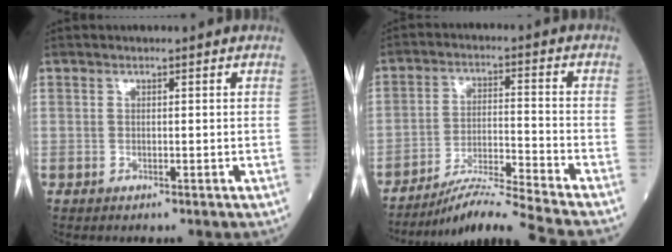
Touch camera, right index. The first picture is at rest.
{"total": 12.1, "force": [-11.0, -2.6, 4.2], "torque": [-0.063, -0.009, -0.188]}